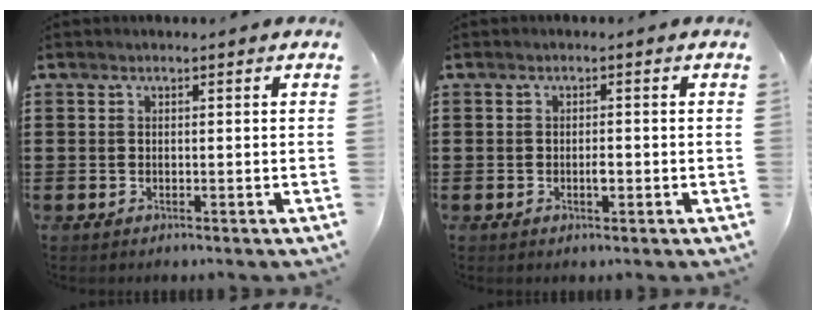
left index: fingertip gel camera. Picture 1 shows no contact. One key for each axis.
{"total": 1.6, "fx": -0.3, "fy": 0.5, "fz": 1.5, "tx": -0.028, "ty": -0.001, "tz": -0.004}